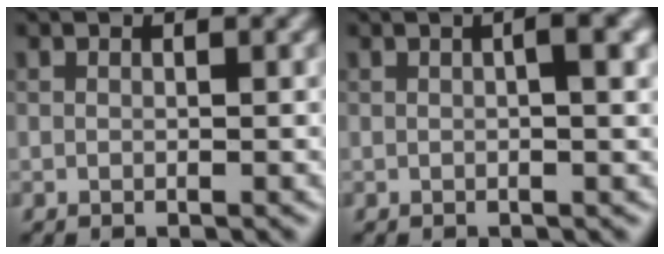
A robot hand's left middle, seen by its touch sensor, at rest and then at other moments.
{"total": 3.1, "force": [0.6, 0.8, 3.0], "torque": [-0.040, 0.008, 0.004]}